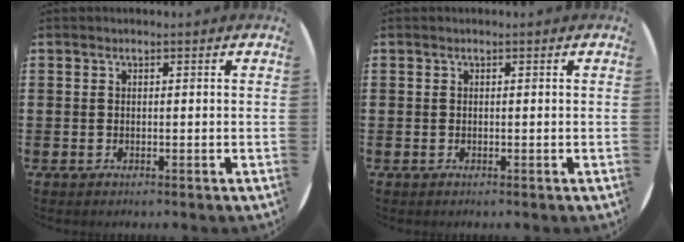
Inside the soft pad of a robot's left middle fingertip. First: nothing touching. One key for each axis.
{"total": 0.0}